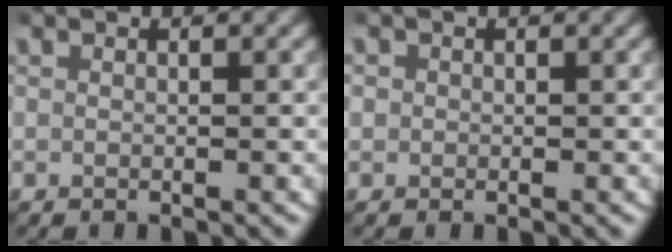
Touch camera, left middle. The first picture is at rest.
{"total": 1.6, "force": [0.3, 1.6, 0.4], "torque": [-0.012, 0.000, 0.002]}